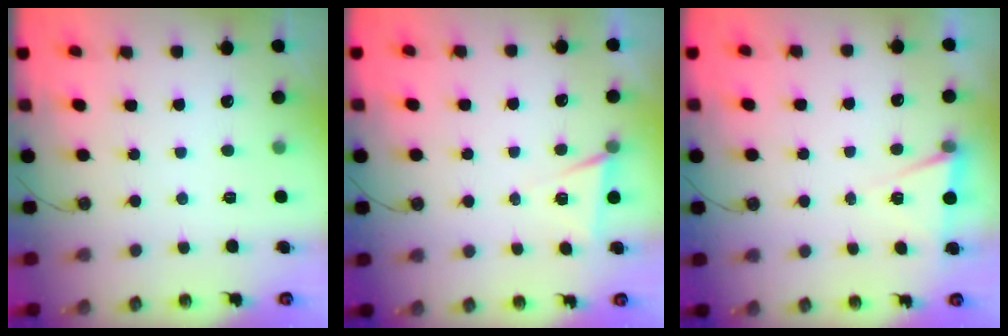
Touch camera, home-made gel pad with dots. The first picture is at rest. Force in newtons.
{"total": 5.0, "press": 2.4, "slide": 4.3}
{"total": 5.2, "press": 2.7, "slide": 4.5}